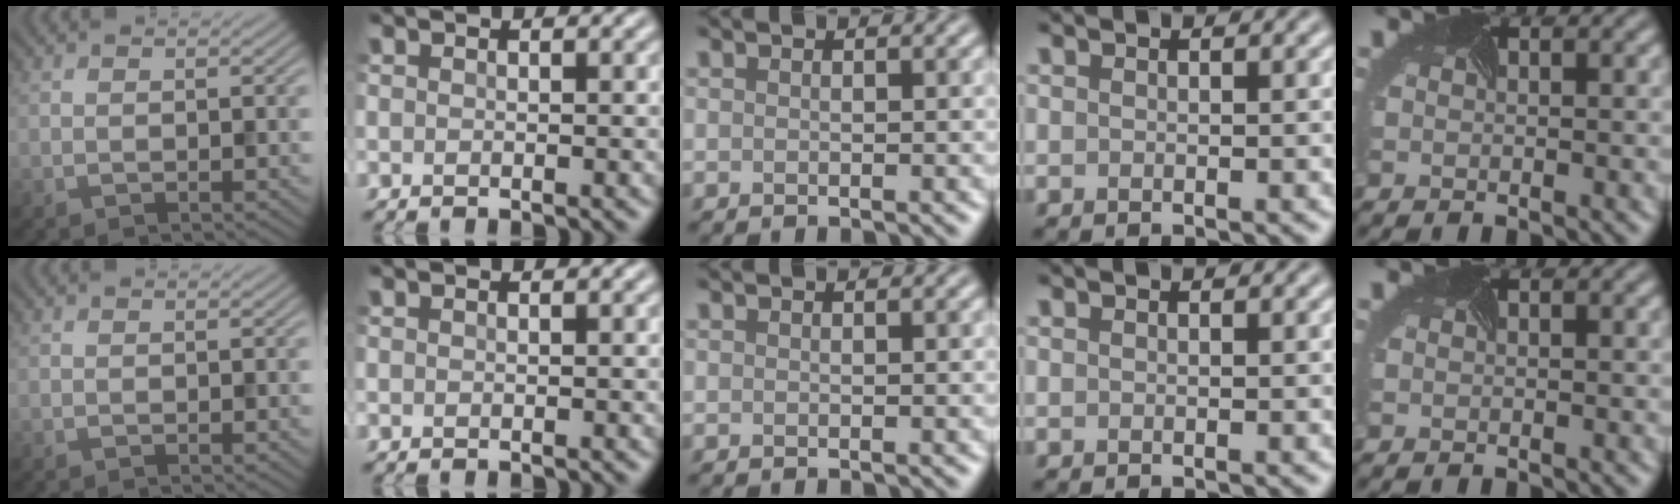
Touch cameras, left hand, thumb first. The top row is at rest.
{}